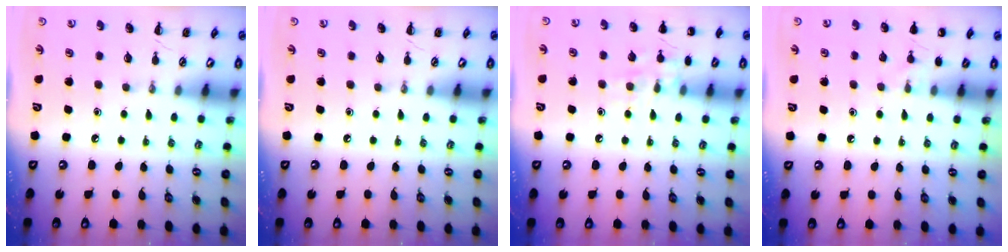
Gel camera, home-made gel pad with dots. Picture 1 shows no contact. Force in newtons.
{"total": 0.0}
{"total": 8.7, "press": 8.6, "slide": 0.8}
{"total": 5.6, "press": 5.4, "slide": 1.6}